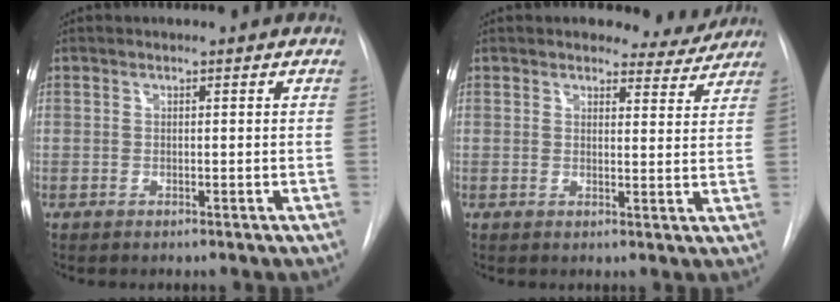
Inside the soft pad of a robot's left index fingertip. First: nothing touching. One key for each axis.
{"total": 4.9, "fx": 4.7, "fy": 1.4, "fz": -0.1, "tx": 0.012, "ty": -0.016, "tz": 0.045}